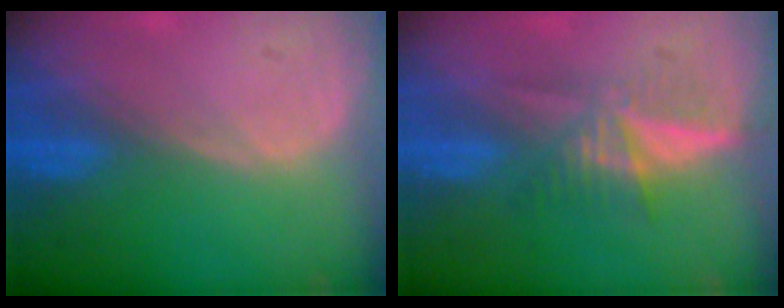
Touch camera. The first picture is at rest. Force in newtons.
{"total": 5.2, "press": 5.1, "slide": 1.2}